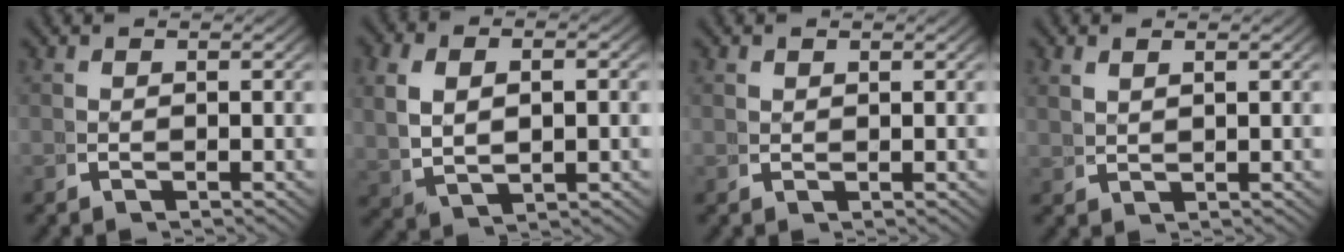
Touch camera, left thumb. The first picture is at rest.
{"total": 4.9, "force": [0.8, 3.1, 3.7], "torque": [-0.089, -0.010, 0.031]}
{"total": 0.8, "force": [0.8, 0.2, 0.0], "torque": [-0.003, -0.002, 0.022]}
{"total": 1.4, "force": [1.4, 0.1, 0.5], "torque": [-0.009, 0.006, 0.035]}